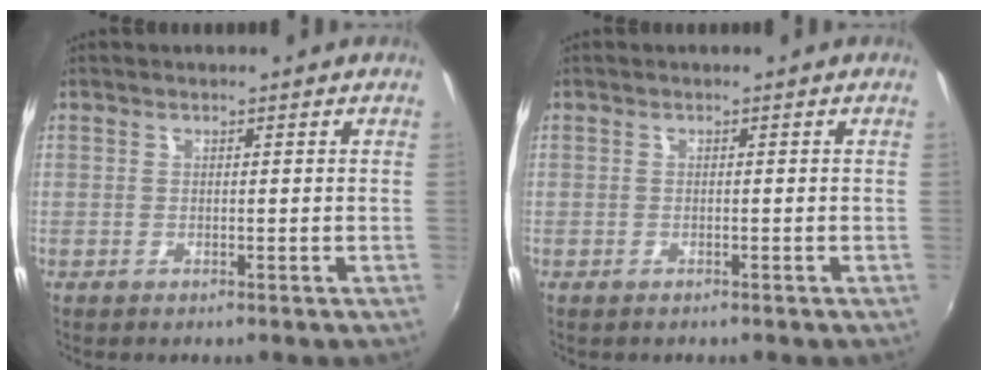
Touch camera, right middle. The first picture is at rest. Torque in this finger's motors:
{"motor_torque": [0.09, -0.39, 0.01, -0.01]}